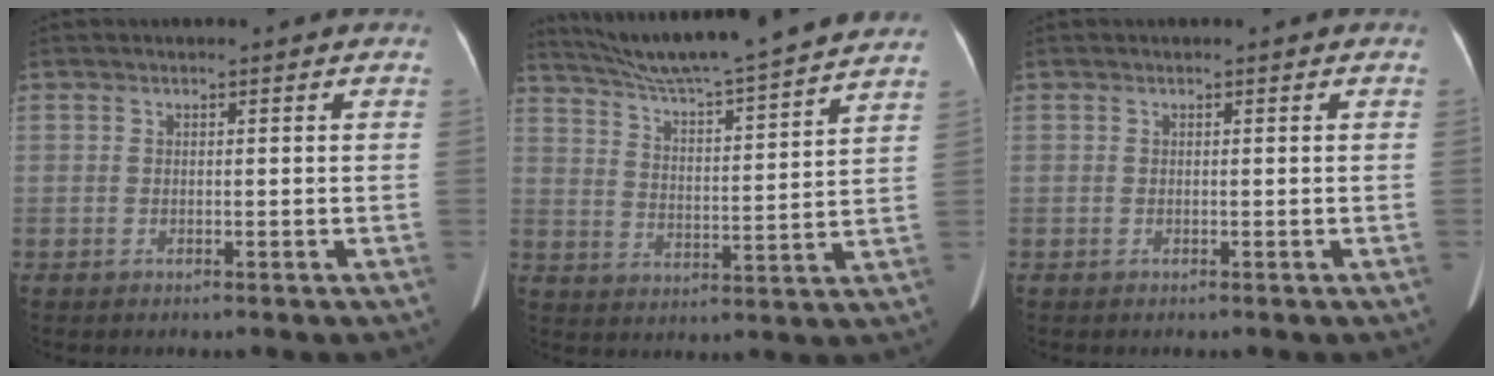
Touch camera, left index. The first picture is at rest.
{"total": 20.9, "force": [18.9, -0.7, 9.0], "torque": [-0.155, -0.009, 0.272]}
{"total": 0.0}